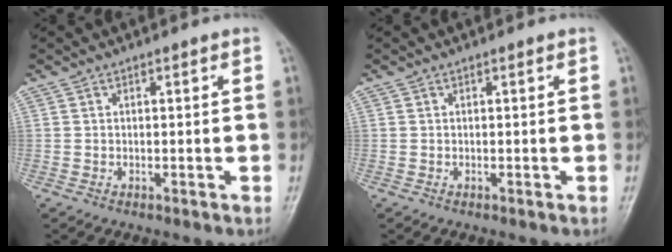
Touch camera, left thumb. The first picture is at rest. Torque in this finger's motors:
{"motor_torque": [-0.01, 0.01, 0.00, -0.04, 0.00]}